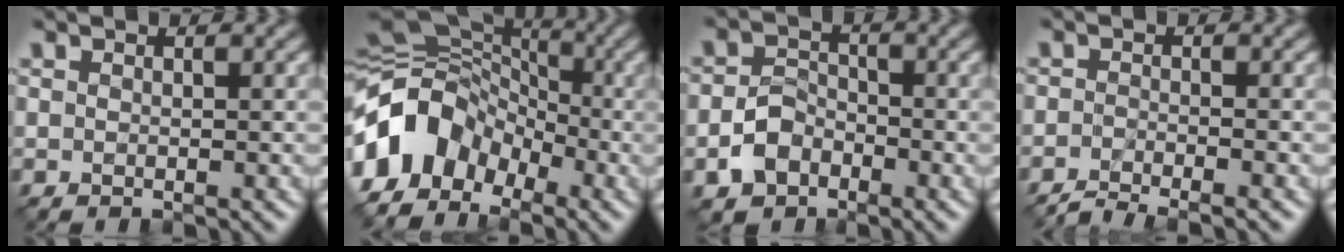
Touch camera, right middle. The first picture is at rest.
{"total": 10.9, "force": [-4.3, 7.8, 6.2], "torque": [-0.126, 0.004, -0.104]}
{"total": 3.5, "force": [-1.8, 2.6, 1.6], "torque": [-0.029, 0.004, -0.037]}
{"total": 2.7, "force": [-2.4, 0.4, 1.2], "torque": [-0.016, -0.004, -0.050]}